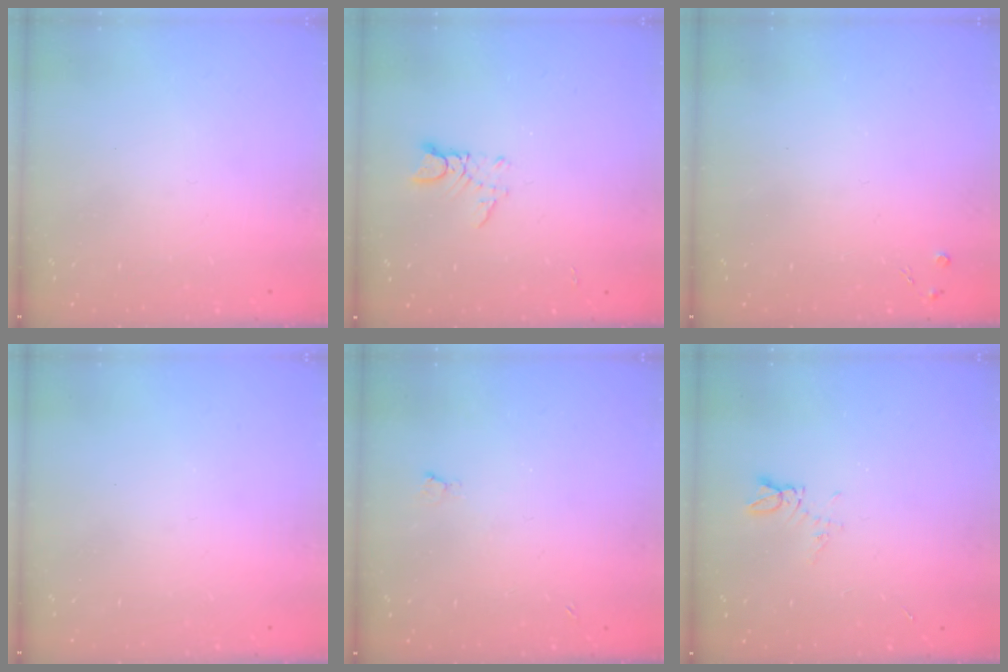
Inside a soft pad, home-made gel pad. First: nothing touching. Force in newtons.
{"total": 3.0, "press": 3.0, "slide": 0.4}
{"total": 3.2, "press": 3.1, "slide": 0.6}
{"total": 0.0}
{"total": 2.5, "press": 2.4, "slide": 0.6}
{"total": 5.4, "press": 5.3, "slide": 0.7}